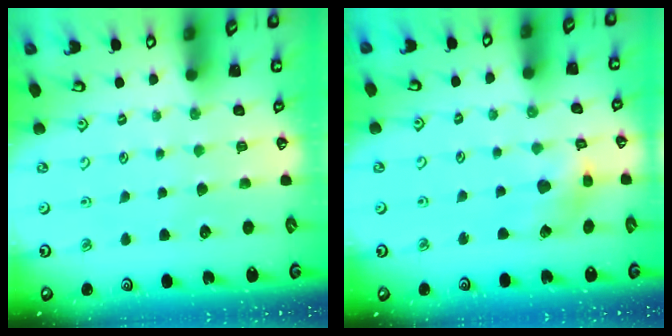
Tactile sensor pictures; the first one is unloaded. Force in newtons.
{"total": 6.3, "press": 6.3, "slide": 0.7}